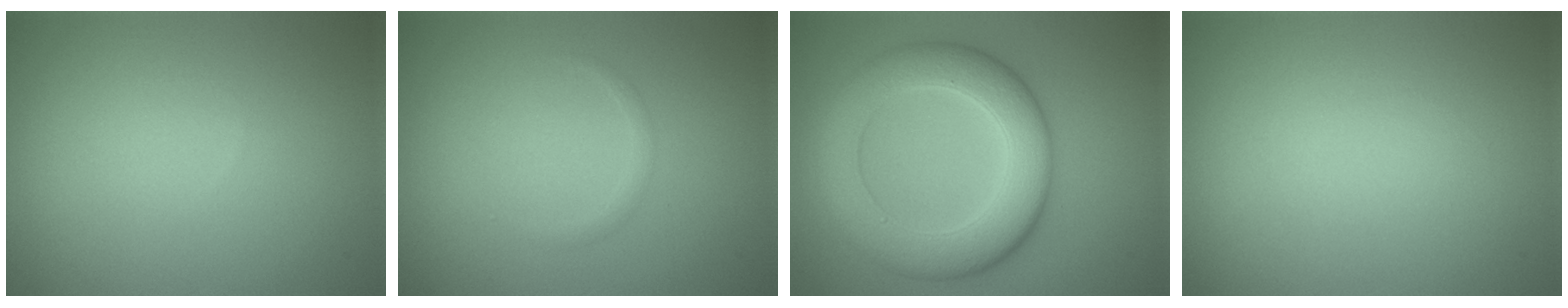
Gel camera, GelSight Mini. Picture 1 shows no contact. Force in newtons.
{"total": 0.7, "press": 0.7, "slide": 0.0}
{"total": 7.8, "press": 7.8, "slide": 0.4}
{"total": 0.0}